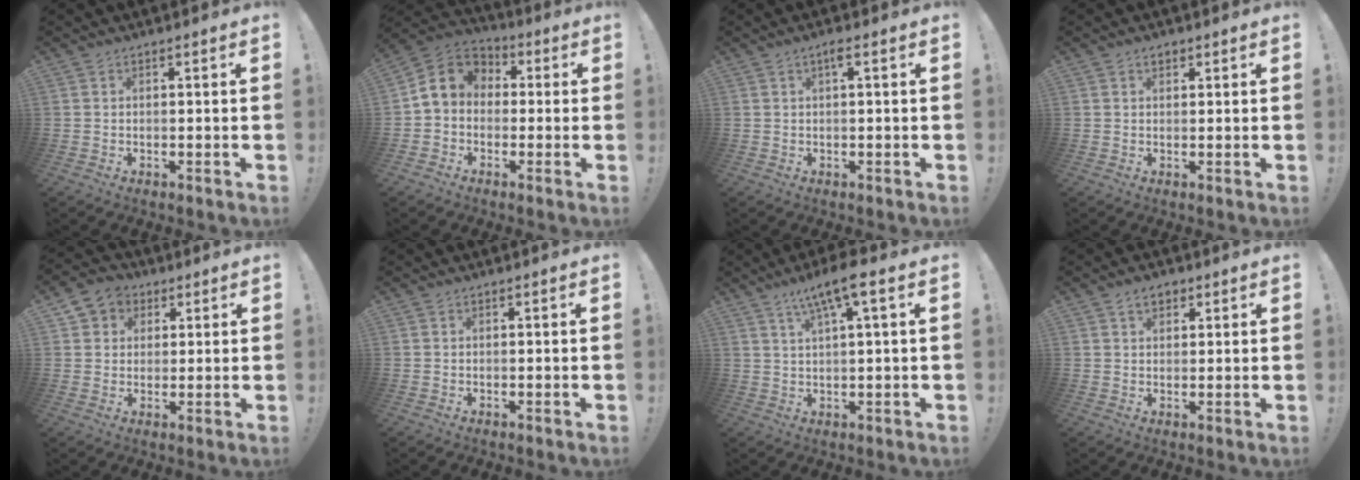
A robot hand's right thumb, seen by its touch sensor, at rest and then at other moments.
{"total": 9.0, "force": [0.8, 7.6, 4.8], "torque": [-0.084, 0.016, 0.023]}
{"total": 2.1, "force": [0.6, 0.1, 2.0], "torque": [-0.035, 0.001, 0.006]}
{"total": 1.6, "force": [1.0, 1.0, 0.8], "torque": [-0.011, -0.001, 0.016]}
{"total": 6.1, "force": [1.7, 5.6, 1.4], "torque": [-0.020, -0.004, 0.036]}
{"total": 0.0}
{"total": 8.6, "force": [4.3, 0.8, 7.4], "torque": [-0.121, -0.023, 0.068]}
{"total": 3.9, "force": [2.1, 2.5, 2.1], "torque": [-0.025, -0.004, 0.034]}